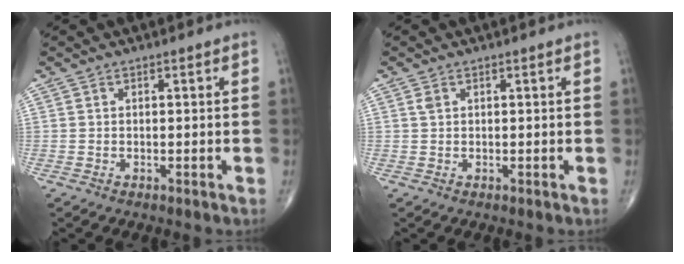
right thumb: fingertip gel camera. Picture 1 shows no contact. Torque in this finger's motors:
{"motor_torque": [-0.39, 0.16, 0.40, 0.17, -0.02]}